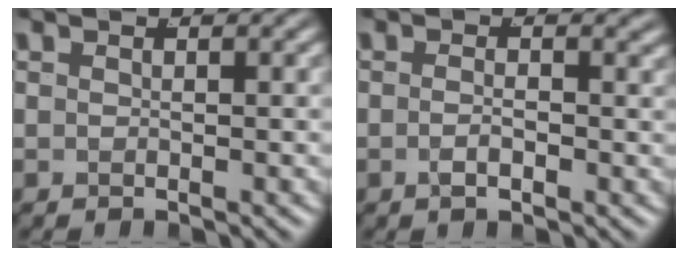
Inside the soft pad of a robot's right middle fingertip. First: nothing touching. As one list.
[{"total": 1.5, "force": [-0.7, 0.4, 1.3], "torque": [-0.024, -0.007, -0.012]}]